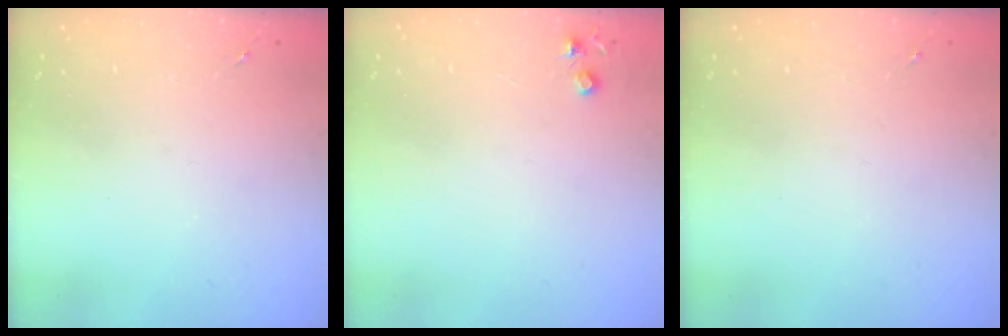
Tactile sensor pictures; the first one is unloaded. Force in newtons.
{"total": 4.2, "press": 4.1, "slide": 0.7}
{"total": 0.0}